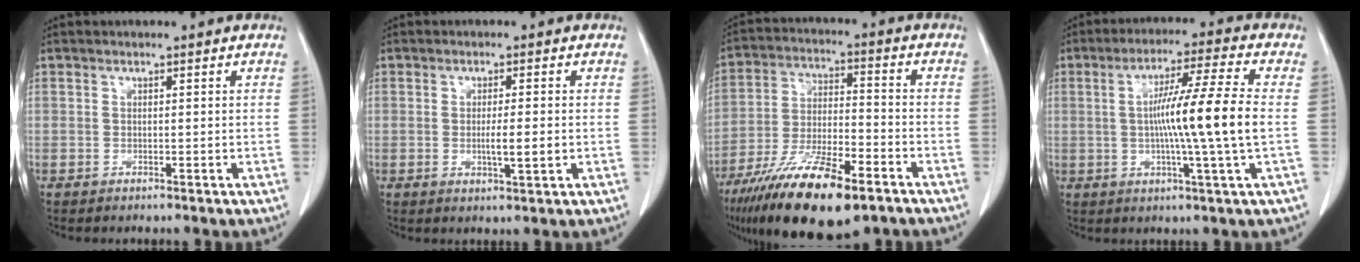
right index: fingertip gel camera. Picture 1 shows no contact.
{"total": 4.0, "force": [-0.6, 0.4, 3.9], "torque": [-0.069, -0.005, -0.008]}
{"total": 18.5, "force": [-12.0, 4.4, 13.4], "torque": [-0.247, -0.031, -0.213]}
{"total": 12.3, "force": [-0.3, -1.5, 12.2], "torque": [-0.212, -0.003, -0.009]}